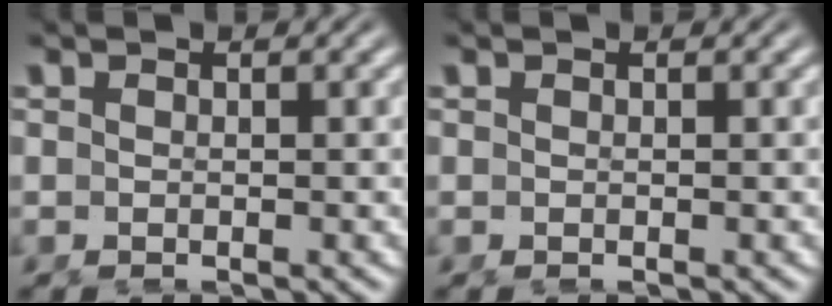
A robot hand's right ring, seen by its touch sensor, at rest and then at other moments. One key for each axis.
{"total": 0.0}